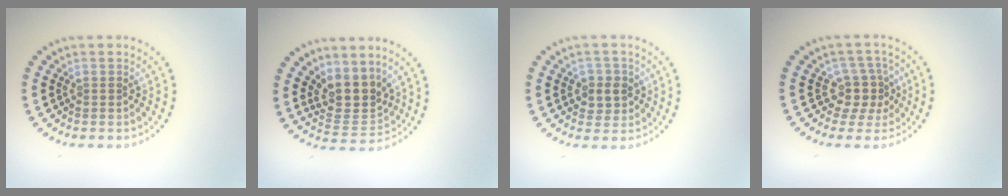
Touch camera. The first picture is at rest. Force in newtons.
{"total": 3.8, "press": 3.1, "slide": 2.2}
{"total": 2.3, "press": 2.2, "slide": 0.7}
{"total": 2.9, "press": 2.2, "slide": 1.8}